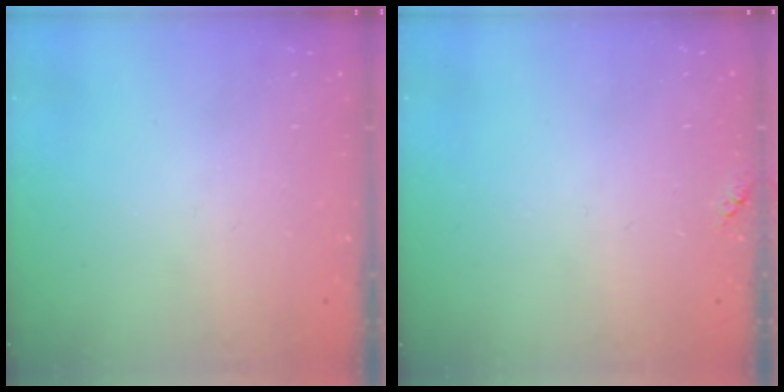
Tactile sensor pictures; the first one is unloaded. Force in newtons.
{"total": 4.9, "press": 4.8, "slide": 0.5}